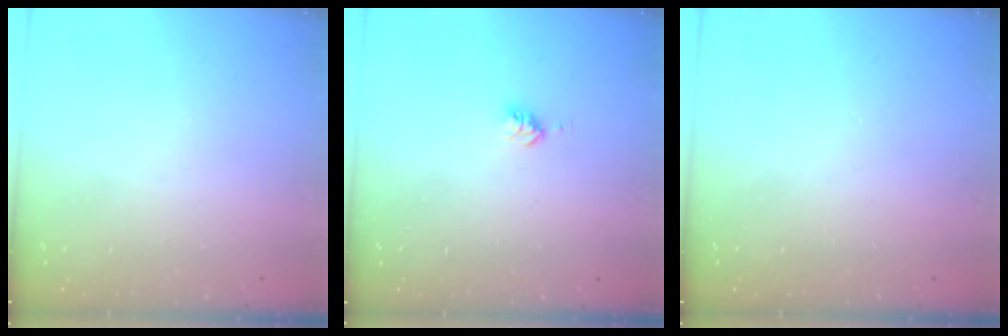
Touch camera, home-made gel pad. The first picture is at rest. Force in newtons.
{"total": 3.7, "press": 3.7, "slide": 0.5}
{"total": 0.0}